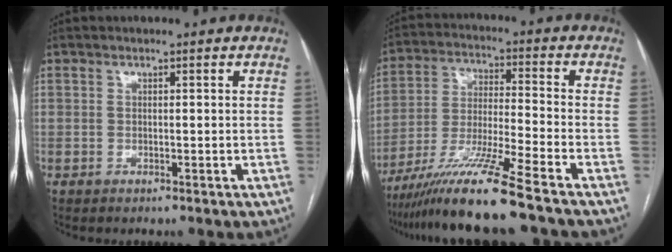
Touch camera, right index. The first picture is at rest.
{"total": 13.4, "force": [-10.3, -1.9, 8.3], "torque": [-0.155, -0.028, -0.187]}